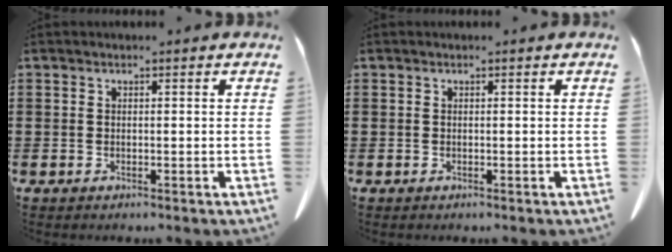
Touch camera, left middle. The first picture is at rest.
{"total": 0.0}